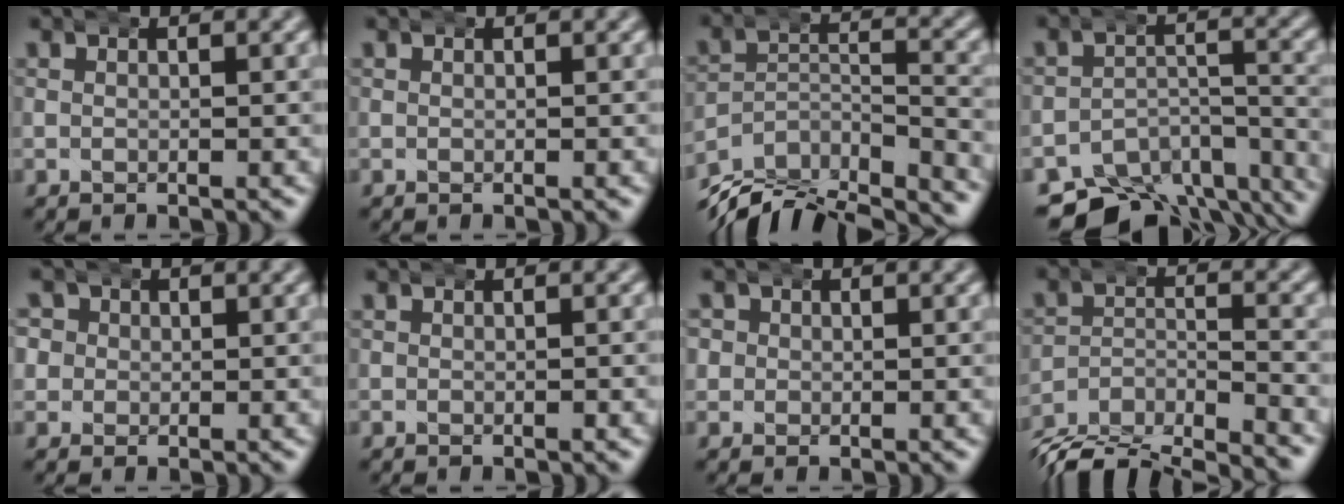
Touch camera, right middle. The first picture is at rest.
{"total": 0.0}
{"total": 12.3, "force": [-8.9, 6.2, 5.9], "torque": [-0.099, -0.036, -0.134]}
{"total": 10.3, "force": [-8.3, 4.5, 4.0], "torque": [-0.052, -0.022, -0.132]}
{"total": 3.0, "force": [0.3, 2.9, 0.9], "torque": [-0.033, -0.005, 0.004]}
{"total": 0.0}
{"total": 1.9, "force": [0.1, 1.9, 0.5], "torque": [-0.019, -0.002, 0.002]}
{"total": 7.7, "force": [-6.6, 2.7, 3.0], "torque": [-0.039, -0.012, -0.119]}